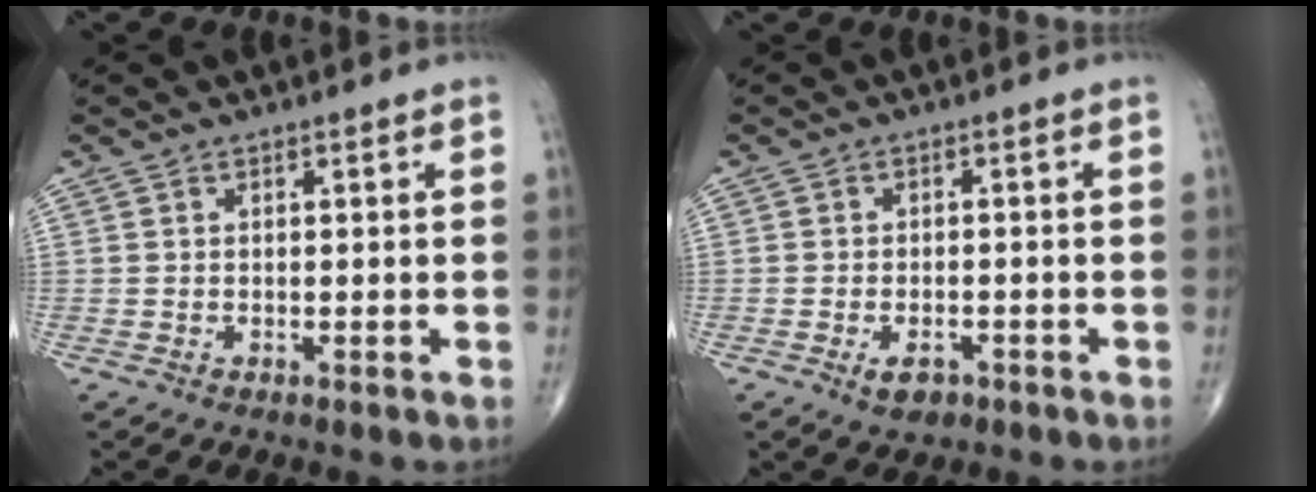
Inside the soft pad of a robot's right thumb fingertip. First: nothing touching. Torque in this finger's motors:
{"motor_torque": [-0.12, 0.12, 0.11, 0.26, 0.11]}